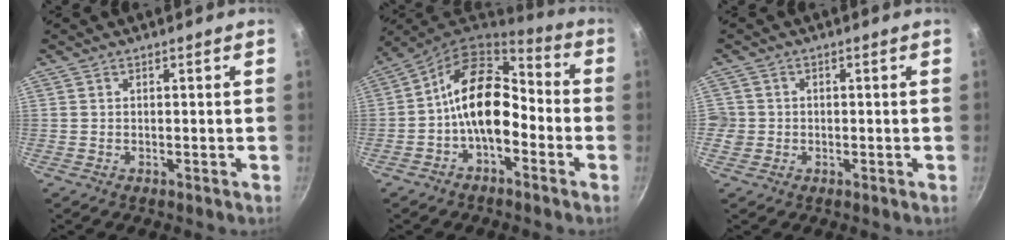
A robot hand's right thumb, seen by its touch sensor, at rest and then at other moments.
{"total": 13.2, "force": [-3.1, 8.0, 10.0], "torque": [-0.139, 0.055, -0.073]}
{"total": 2.8, "force": [-0.5, 2.7, 0.6], "torque": [0.001, 0.011, -0.009]}